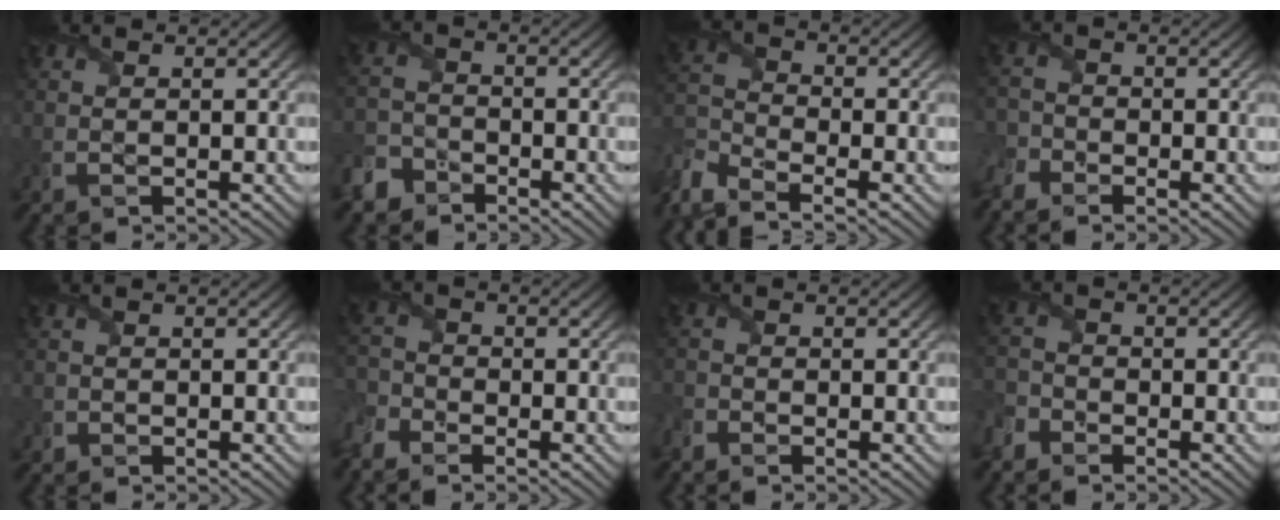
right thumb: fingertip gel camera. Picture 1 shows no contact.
{"total": 4.8, "force": [-3.8, 2.7, 1.2], "torque": [-0.035, -0.005, -0.087]}
{"total": 6.9, "force": [-5.3, 2.7, 3.5], "torque": [-0.091, -0.021, -0.121]}
{"total": 3.5, "force": [-2.8, 1.8, 0.9], "torque": [-0.026, -0.008, -0.065]}
{"total": 0.6, "force": [-0.3, 0.5, 0.0], "torque": [0.001, -0.006, -0.007]}
{"total": 4.5, "force": [-3.7, 2.2, 1.4], "torque": [-0.047, -0.015, -0.086]}
{"total": 1.6, "force": [-1.4, 0.6, 0.3], "torque": [-0.011, -0.009, -0.038]}
{"total": 2.9, "force": [-2.4, 1.6, 0.6], "torque": [-0.024, -0.007, -0.064]}